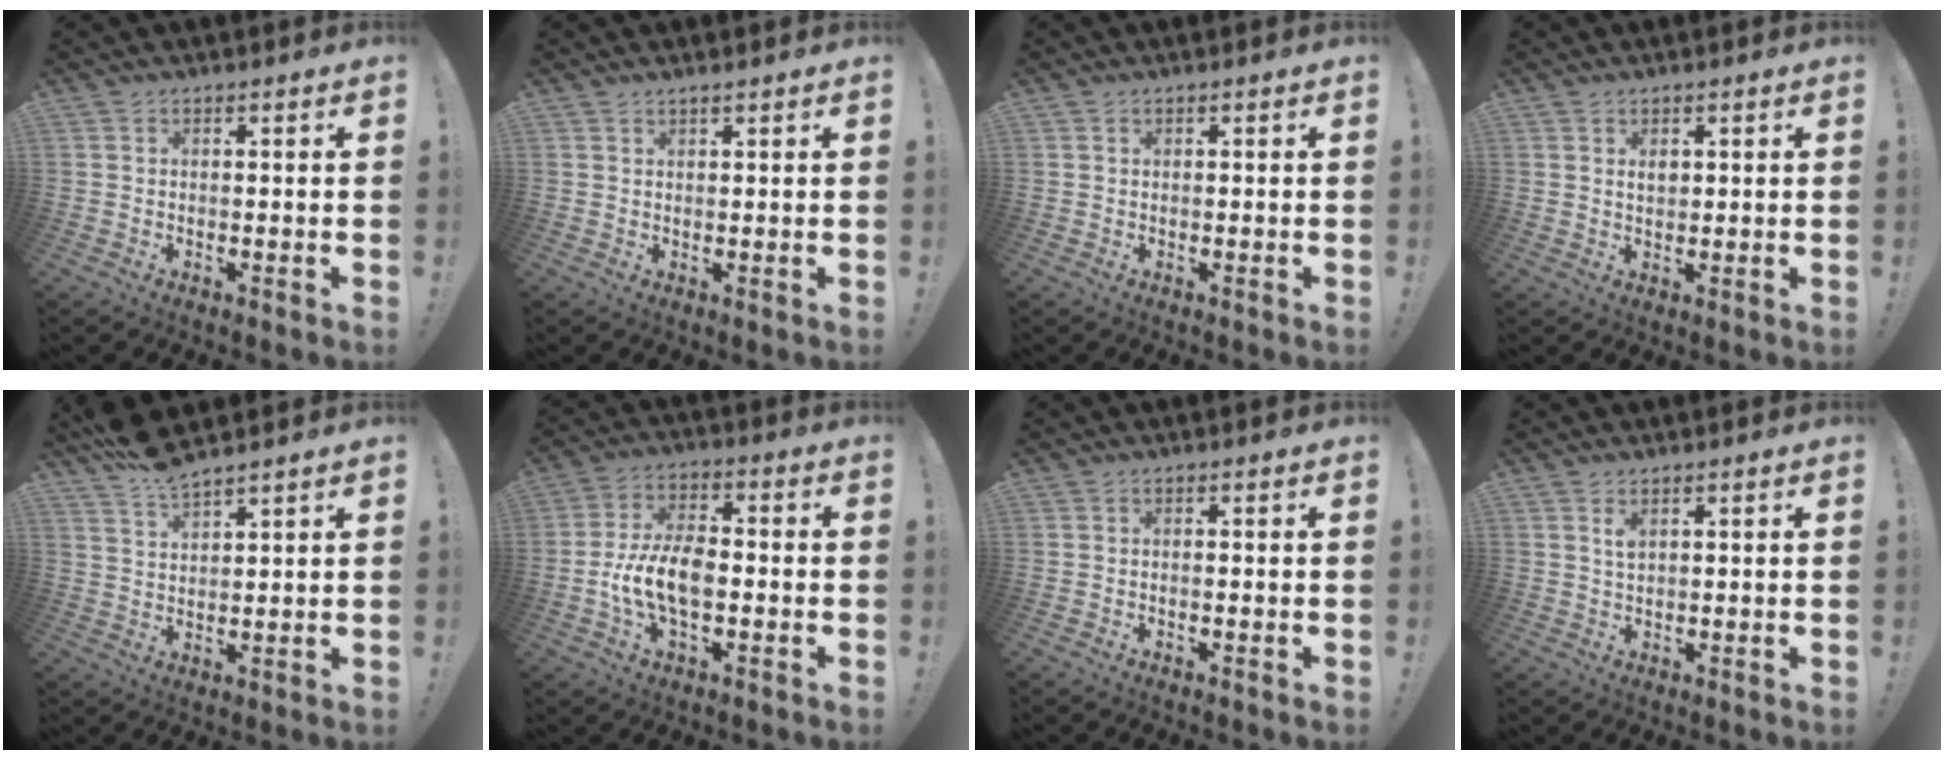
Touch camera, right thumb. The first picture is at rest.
{"total": 1.3, "force": [1.2, 0.2, 0.2], "torque": [0.004, -0.005, 0.022]}
{"total": 0.7, "force": [0.6, 0.4, 0.1], "torque": [-0.001, 0.000, 0.012]}
{"total": 2.4, "force": [1.2, 1.7, 1.3], "torque": [-0.010, -0.005, 0.017]}
{"total": 6.3, "force": [5.8, 0.9, 2.2], "torque": [-0.049, -0.032, 0.107]}
{"total": 12.1, "force": [-2.6, 6.5, 9.9], "torque": [-0.187, 0.004, -0.047]}
{"total": 0.0}
{"total": 2.6, "force": [1.5, 1.6, 1.4], "torque": [-0.014, -0.008, 0.023]}